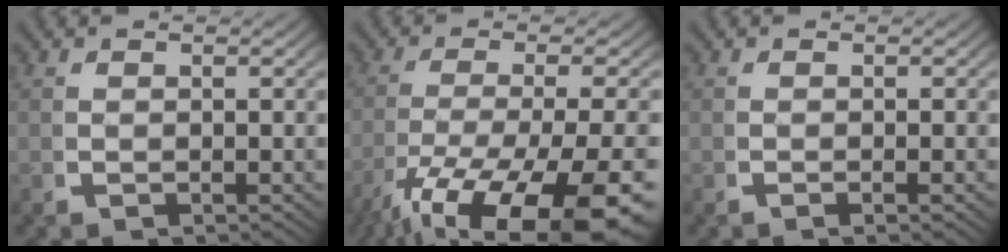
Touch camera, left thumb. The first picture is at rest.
{"total": 13.8, "force": [-6.4, 6.7, 10.3], "torque": [-0.195, -0.058, -0.066]}
{"total": 0.6, "force": [-0.2, -0.1, 0.5], "torque": [-0.013, 0.003, -0.006]}